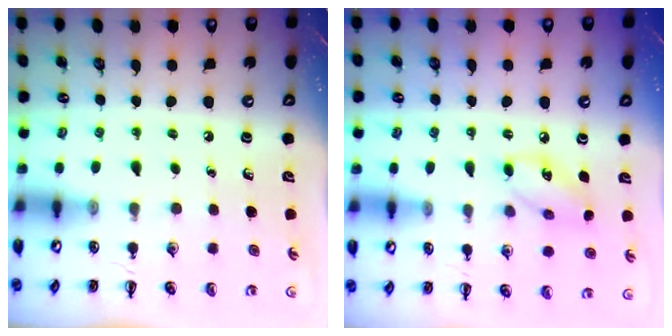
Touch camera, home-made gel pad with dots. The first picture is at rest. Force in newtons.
{"total": 8.8, "press": 8.8, "slide": 0.5}